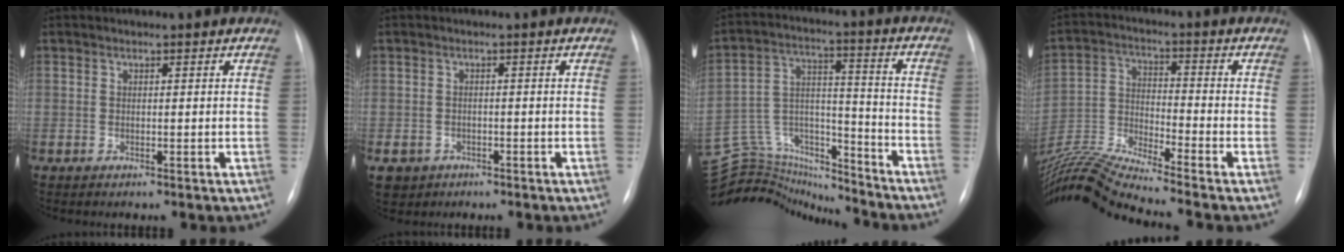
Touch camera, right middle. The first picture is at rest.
{"total": 4.4, "force": [-2.4, 3.6, 0.7], "torque": [-0.012, 0.005, -0.034]}
{"total": 21.8, "force": [-20.9, 4.7, 4.1], "torque": [-0.110, 0.038, -0.333]}
{"total": 15.1, "force": [-14.0, -2.2, 5.2], "torque": [-0.109, -0.003, -0.260]}